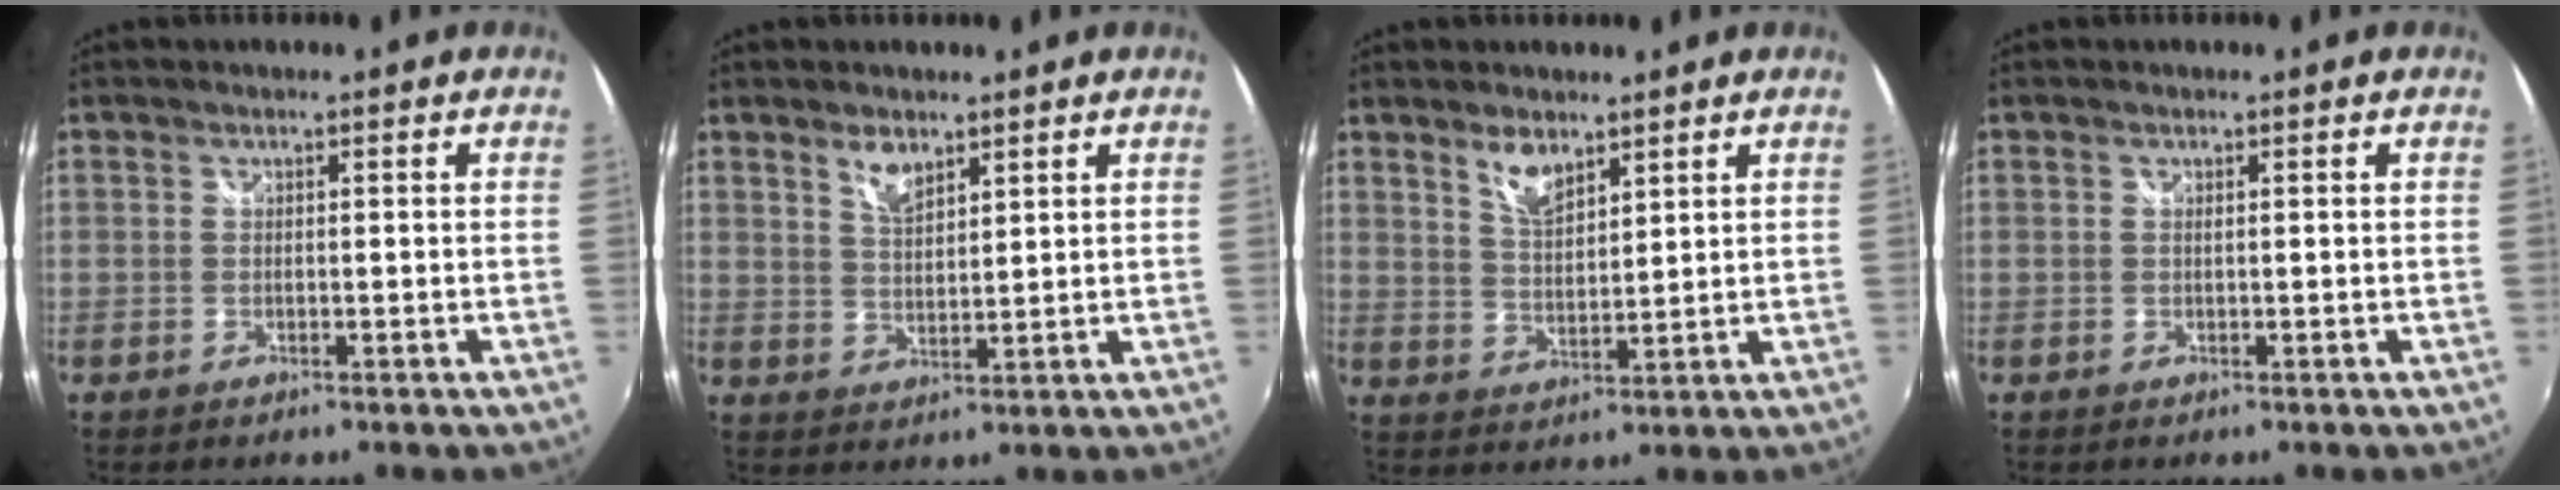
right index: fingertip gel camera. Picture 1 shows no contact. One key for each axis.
{"total": 4.2, "fx": 2.9, "fy": 1.7, "fz": 2.4, "tx": -0.040, "ty": -0.002, "tz": 0.054}
{"total": 5.2, "fx": 3.8, "fy": 2.0, "fz": 3.0, "tx": -0.051, "ty": -0.002, "tz": 0.072}
{"total": 0.0}